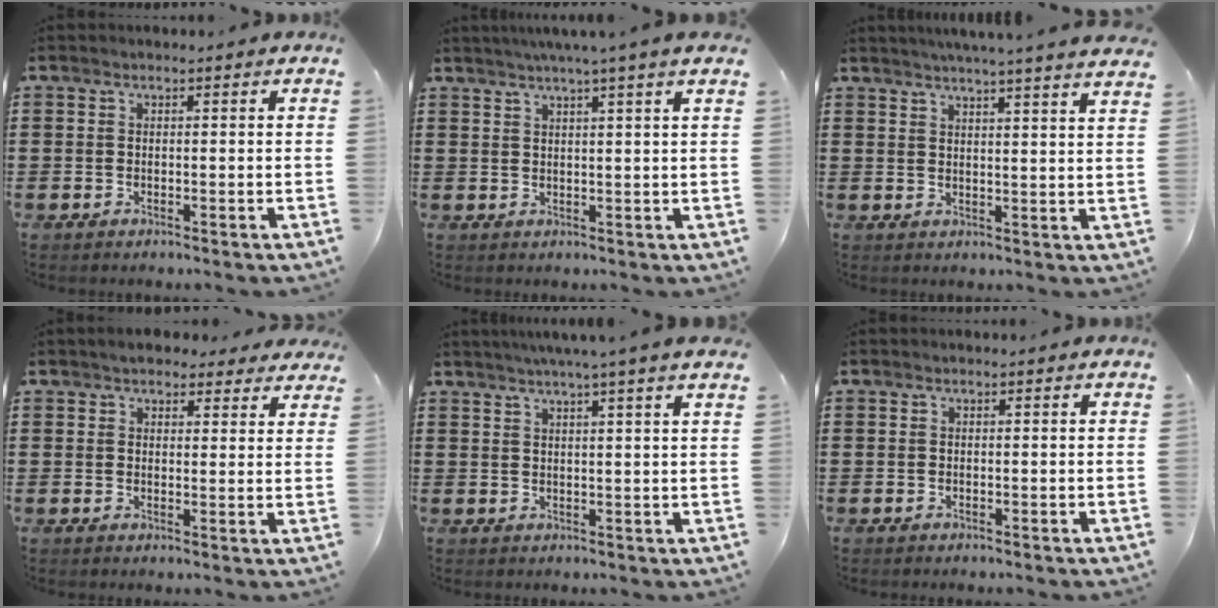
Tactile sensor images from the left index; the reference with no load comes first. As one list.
[{"total": 2.9, "force": [2.1, -1.0, 1.6], "torque": [-0.035, -0.004, 0.035]}, {"total": 3.9, "force": [3.6, -1.1, 0.9], "torque": [-0.030, -0.019, 0.061]}, {"total": 3.7, "force": [3.3, 1.3, 0.9], "torque": [-0.019, -0.005, 0.061]}, {"total": 3.2, "force": [2.5, -1.1, 1.7], "torque": [-0.037, -0.007, 0.040]}, {"total": 0.0}]